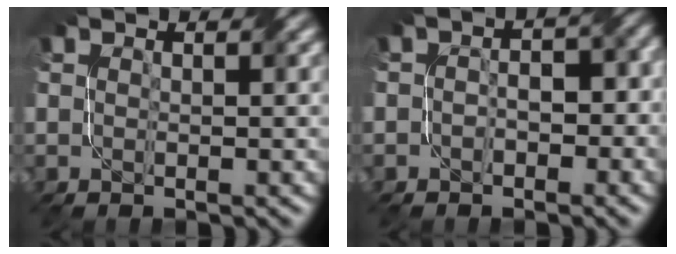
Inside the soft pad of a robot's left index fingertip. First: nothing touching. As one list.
[{"total": 3.2, "force": [-0.7, 2.1, 2.4], "torque": [-0.019, 0.007, -0.015]}]